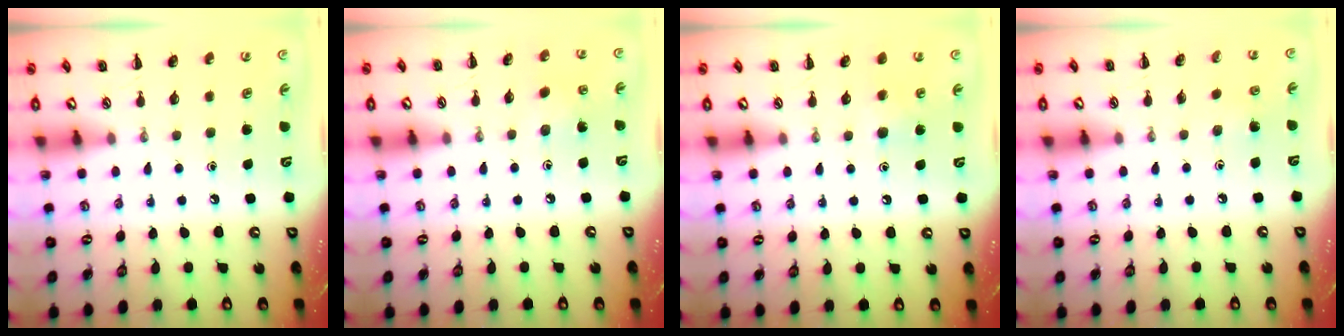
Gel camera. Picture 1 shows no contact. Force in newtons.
{"total": 2.7, "press": 2.6, "slide": 0.8}
{"total": 5.5, "press": 5.2, "slide": 1.9}
{"total": 2.7, "press": 2.6, "slide": 1.0}